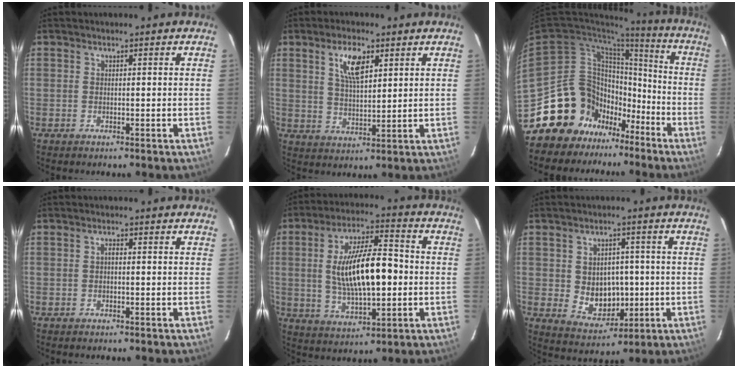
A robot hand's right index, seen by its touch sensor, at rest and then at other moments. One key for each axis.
{"total": 7.1, "fx": 3.5, "fy": 2.8, "fz": 5.5, "tx": -0.098, "ty": 0.007, "tz": 0.068}
{"total": 17.9, "fx": -11.6, "fy": 13.1, "fz": 3.6, "tx": -0.094, "ty": 0.060, "tz": -0.189}
{"total": 0.7, "fx": -0.2, "fy": 0.3, "fz": 0.6, "tx": -0.011, "ty": 0.006, "tz": -0.004}
{"total": 15.5, "fx": -0.1, "fy": 5.6, "fz": 14.5, "tx": -0.263, "ty": 0.007, "tz": 0.005}
{"total": 8.5, "fx": -0.5, "fy": 7.0, "fz": 4.8, "tx": -0.095, "ty": 0.001, "tz": 0.014}